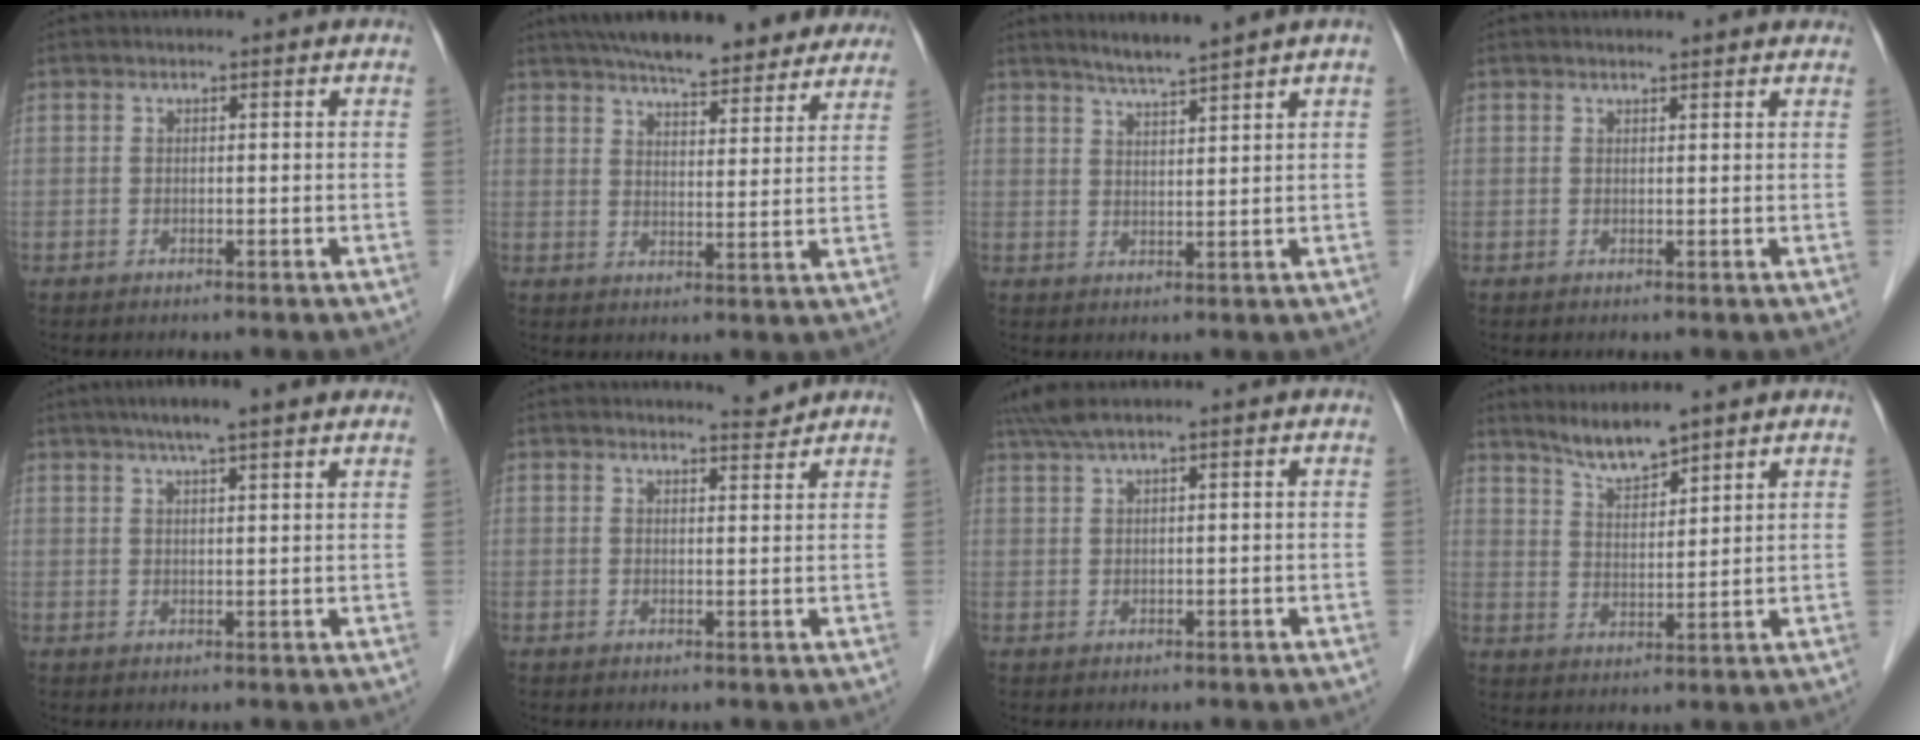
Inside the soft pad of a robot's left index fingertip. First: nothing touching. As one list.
[{"total": 19.5, "force": [16.7, 4.6, 8.9], "torque": [-0.131, 0.023, 0.219]}, {"total": 4.2, "force": [3.5, -1.2, 1.9], "torque": [-0.038, -0.008, 0.069]}, {"total": 2.7, "force": [2.6, 0.5, 0.8], "torque": [-0.015, 0.011, 0.025]}, {"total": 7.5, "force": [5.6, 0.6, 5.1], "torque": [-0.074, 0.032, 0.080]}, {"total": 2.0, "force": [1.9, -0.3, -0.3], "torque": [-0.007, -0.013, 0.029]}, {"total": 3.2, "force": [2.4, -0.3, 2.1], "torque": [-0.053, 0.023, 0.054]}, {"total": 5.7, "force": [5.1, 0.3, 2.4], "torque": [-0.053, 0.000, 0.102]}]